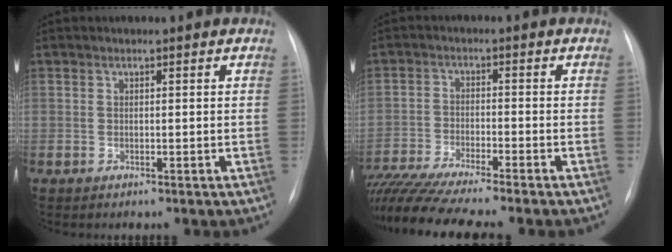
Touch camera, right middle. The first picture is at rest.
{"total": 15.0, "force": [-13.0, -0.3, 7.4], "torque": [-0.139, -0.028, -0.220]}